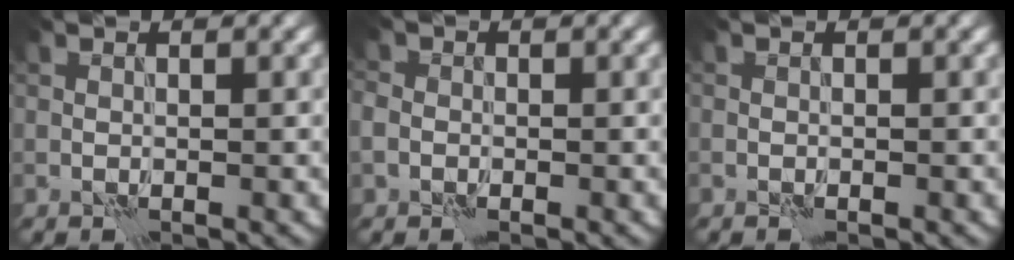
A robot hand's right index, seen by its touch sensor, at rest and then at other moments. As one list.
[{"total": 2.0, "force": [-0.6, 1.8, 0.8], "torque": [-0.003, 0.000, -0.016]}, {"total": 0.0}]